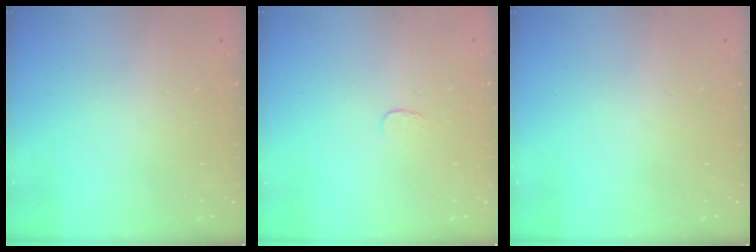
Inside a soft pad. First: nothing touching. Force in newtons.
{"total": 2.6, "press": 2.6, "slide": 0.2}
{"total": 0.0}